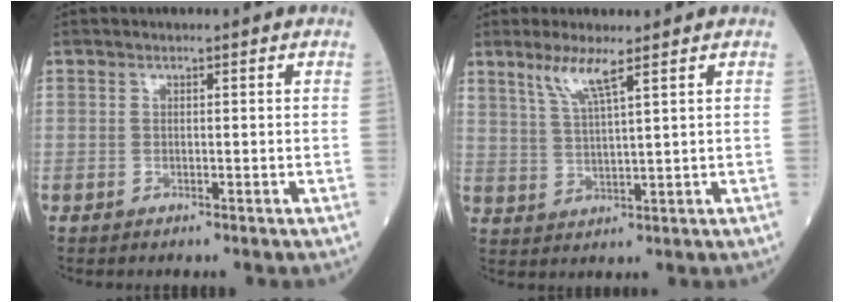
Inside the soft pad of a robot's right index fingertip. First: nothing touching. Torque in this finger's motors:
{"motor_torque": [0.09, 0.15, 0.08, 0.07]}